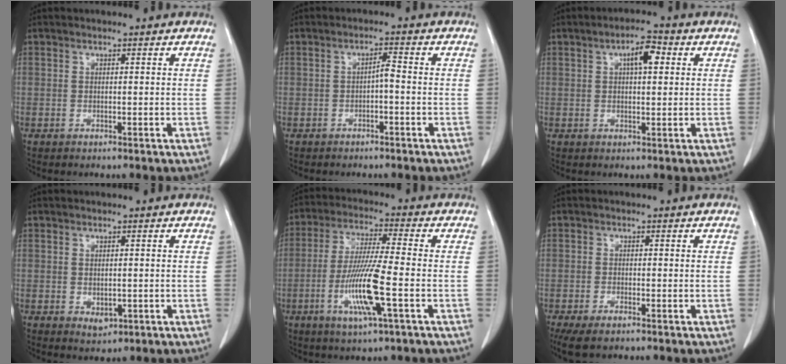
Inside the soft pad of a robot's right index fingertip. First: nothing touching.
{"total": 1.8, "force": [-0.6, 0.3, 1.7], "torque": [-0.026, 0.004, -0.011]}
{"total": 4.1, "force": [1.2, 1.5, 3.7], "torque": [-0.061, 0.013, 0.016]}
{"total": 2.1, "force": [-0.4, 1.3, 1.6], "torque": [-0.027, -0.006, 0.002]}
{"total": 11.2, "force": [-3.4, 0.1, 10.7], "torque": [-0.218, -0.016, -0.068]}
{"total": 4.6, "force": [-3.4, 1.4, 2.7], "torque": [-0.051, -0.010, -0.056]}